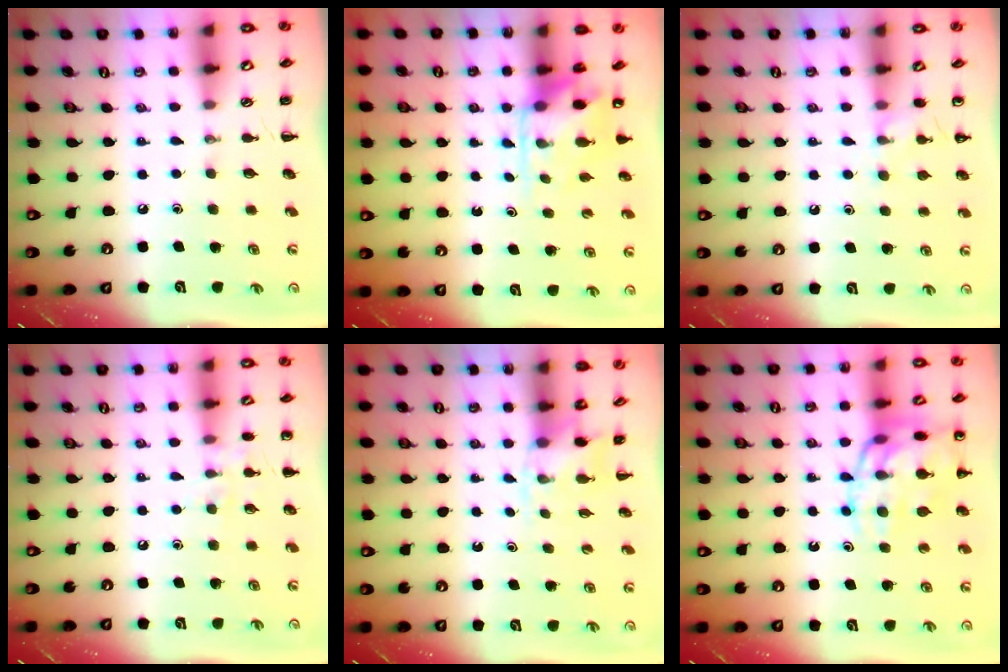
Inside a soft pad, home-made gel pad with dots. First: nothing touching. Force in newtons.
{"total": 4.8, "press": 4.8, "slide": 0.6}
{"total": 6.5, "press": 6.2, "slide": 2.0}
{"total": 6.3, "press": 6.2, "slide": 1.2}
{"total": 2.9, "press": 2.7, "slide": 1.2}
{"total": 17.6, "press": 17.5, "slide": 2.0}